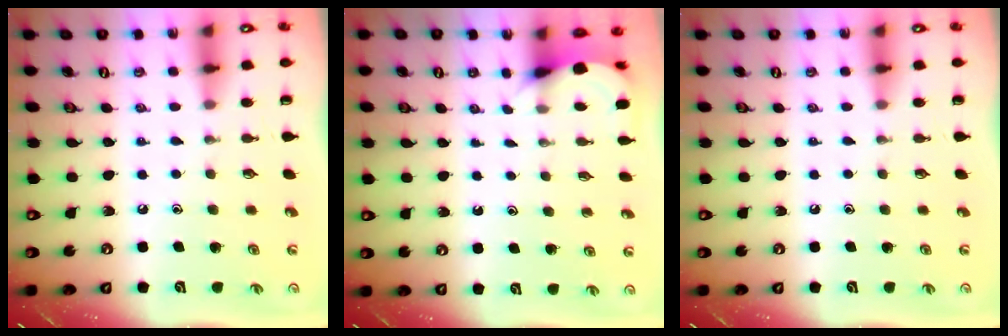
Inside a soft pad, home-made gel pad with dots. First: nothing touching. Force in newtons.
{"total": 4.6, "press": 4.6, "slide": 0.6}
{"total": 0.0}